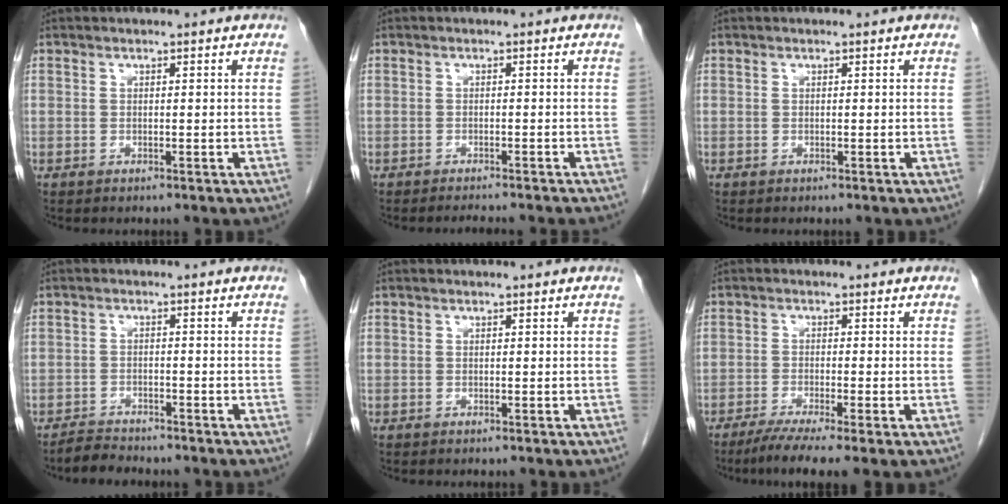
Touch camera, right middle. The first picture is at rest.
{"total": 4.0, "force": [-3.7, -0.5, 1.6], "torque": [-0.015, -0.003, -0.048]}
{"total": 0.0}
{"total": 2.6, "force": [-2.5, 0.3, 0.2], "torque": [-0.013, -0.010, -0.046]}
{"total": 0.0}
{"total": 6.6, "force": [-4.4, -0.1, 4.9], "torque": [-0.079, -0.020, -0.074]}